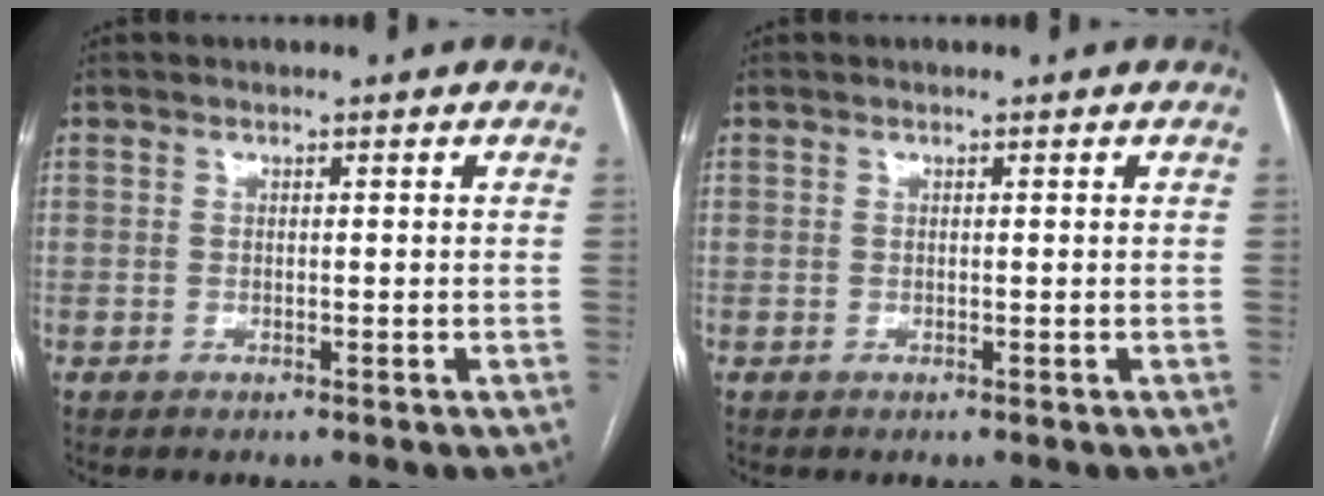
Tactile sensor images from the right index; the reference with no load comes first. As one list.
[{"total": 0.0}]